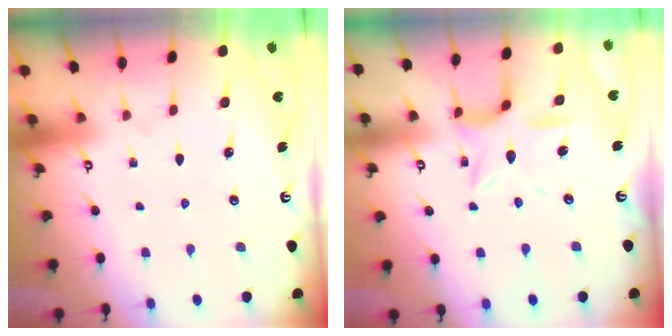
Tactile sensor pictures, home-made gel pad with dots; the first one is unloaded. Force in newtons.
{"total": 11.2, "press": 11.2, "slide": 1.0}